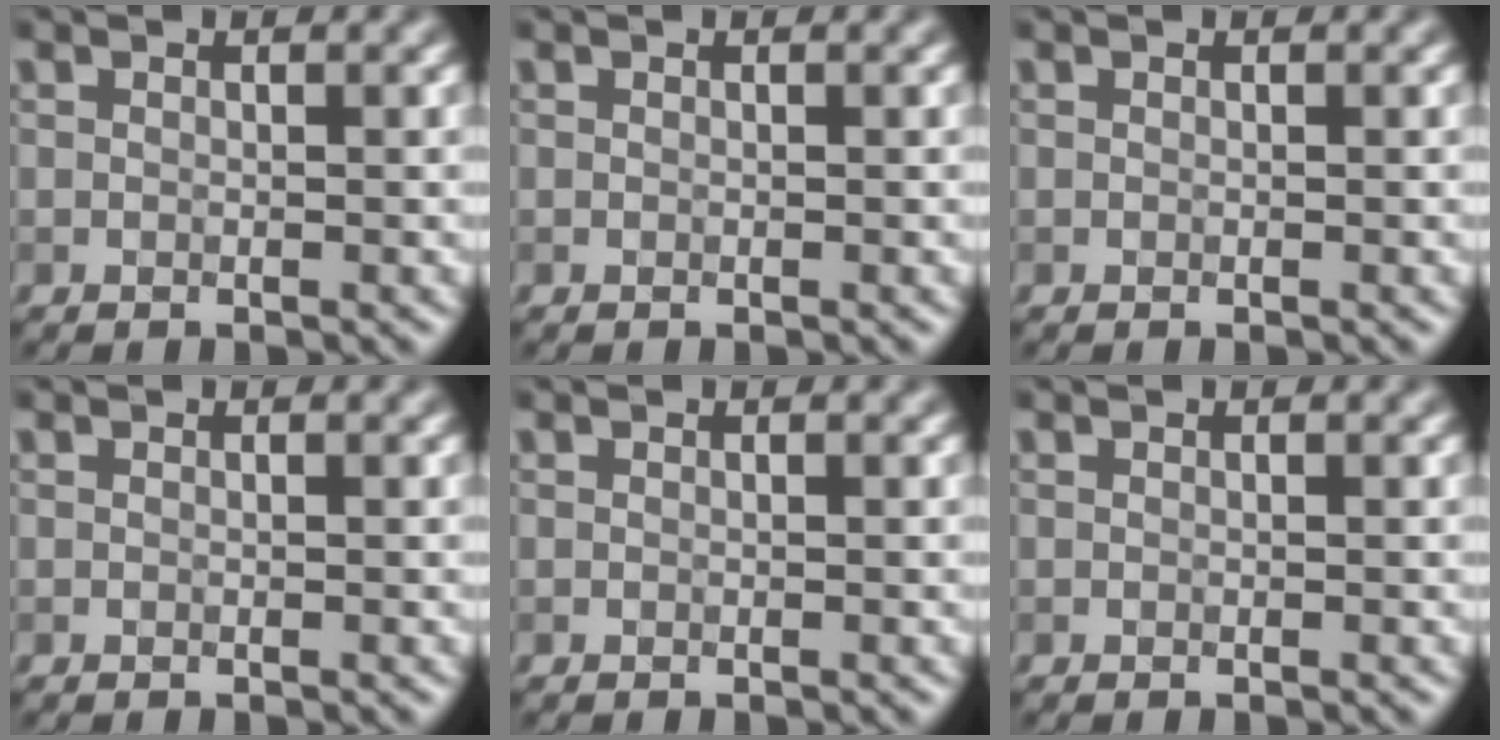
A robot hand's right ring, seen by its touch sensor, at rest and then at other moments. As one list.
[{"total": 0.0}, {"total": 0.0}, {"total": 0.0}, {"total": 0.0}, {"total": 0.0}]